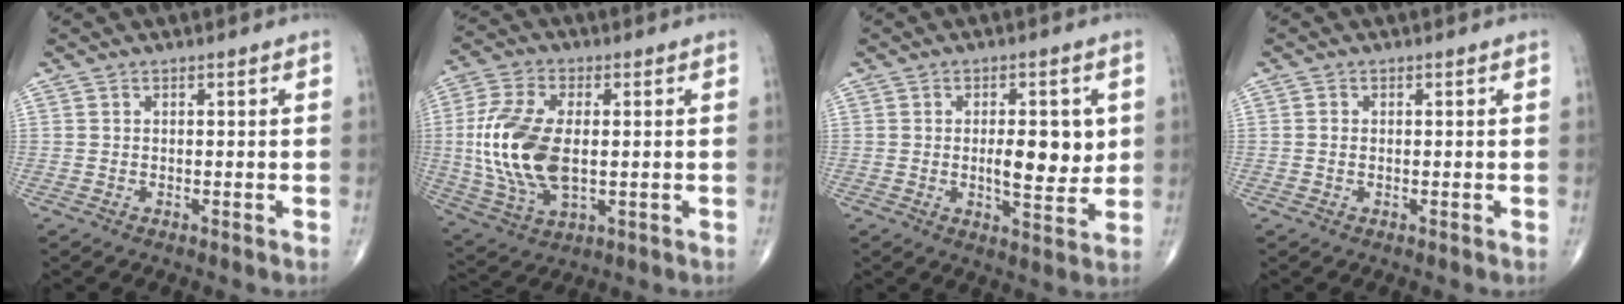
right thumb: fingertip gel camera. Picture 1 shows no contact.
{"total": 16.5, "force": [0.2, 8.8, 14.0], "torque": [-0.299, -0.007, 0.007]}
{"total": 9.0, "force": [0.8, 3.7, 8.1], "torque": [-0.103, -0.013, 0.019]}
{"total": 0.8, "force": [0.0, 0.6, 0.6], "torque": [-0.010, 0.001, -0.002]}